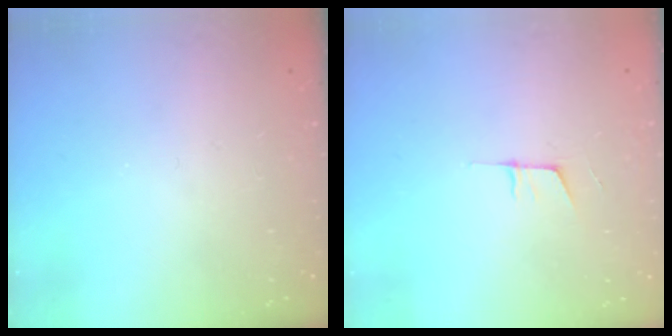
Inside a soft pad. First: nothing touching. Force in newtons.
{"total": 5.1, "press": 4.3, "slide": 2.6}